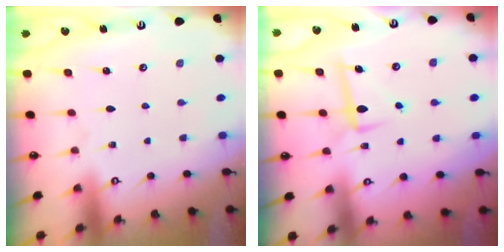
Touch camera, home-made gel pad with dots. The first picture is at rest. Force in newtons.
{"total": 6.2, "press": 6.0, "slide": 1.2}